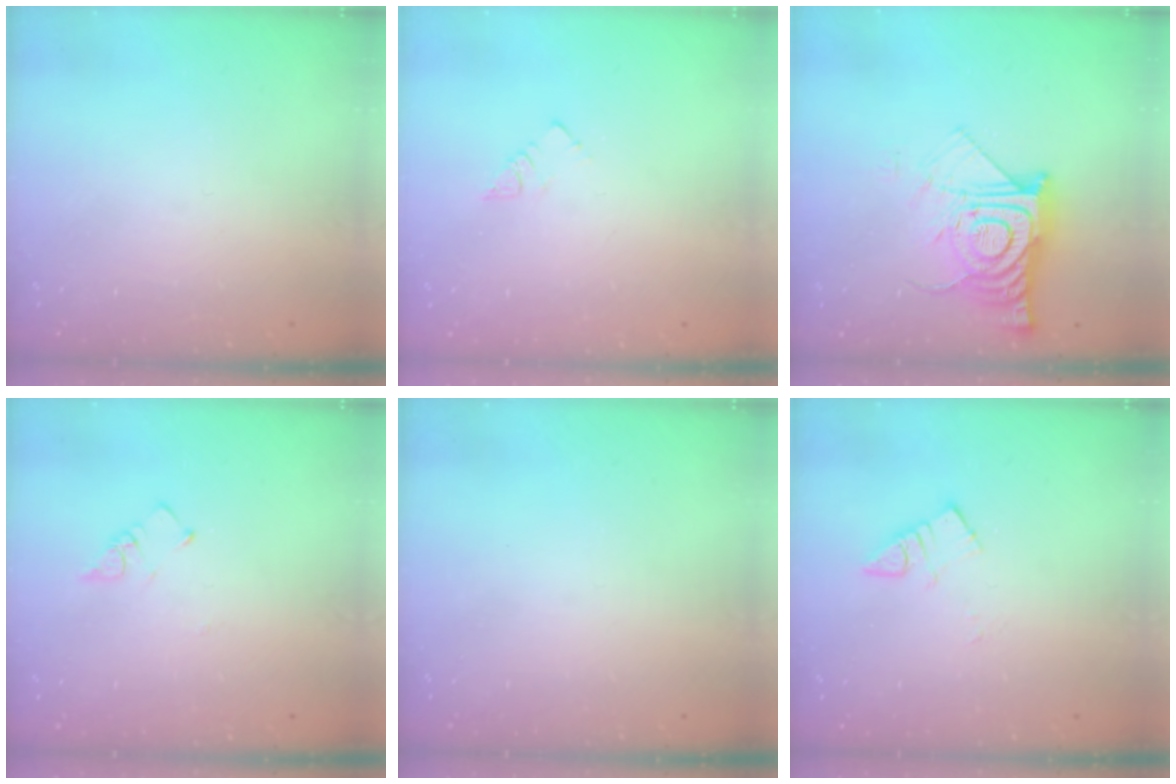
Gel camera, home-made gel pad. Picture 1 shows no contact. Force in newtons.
{"total": 3.2, "press": 3.2, "slide": 0.0}
{"total": 15.1, "press": 15.0, "slide": 1.2}
{"total": 2.6, "press": 2.6, "slide": 0.5}
{"total": 0.0}
{"total": 4.9, "press": 4.8, "slide": 0.5}